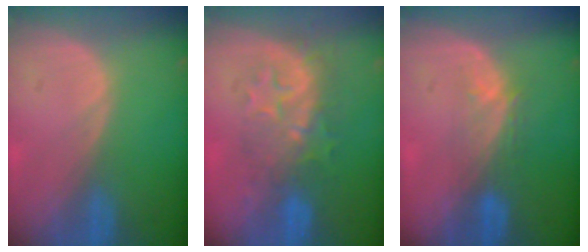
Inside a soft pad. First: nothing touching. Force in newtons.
{"total": 8.3, "press": 7.8, "slide": 3.0}
{"total": 3.8, "press": 3.4, "slide": 1.6}